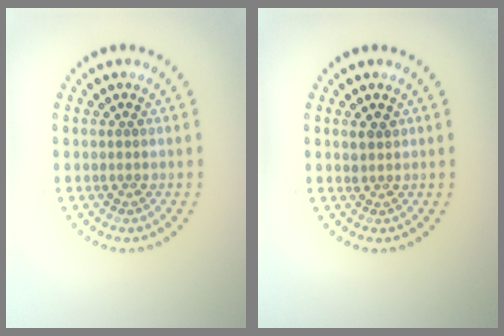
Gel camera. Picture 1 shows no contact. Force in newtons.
{"total": 1.1, "press": 1.0, "slide": 0.5}